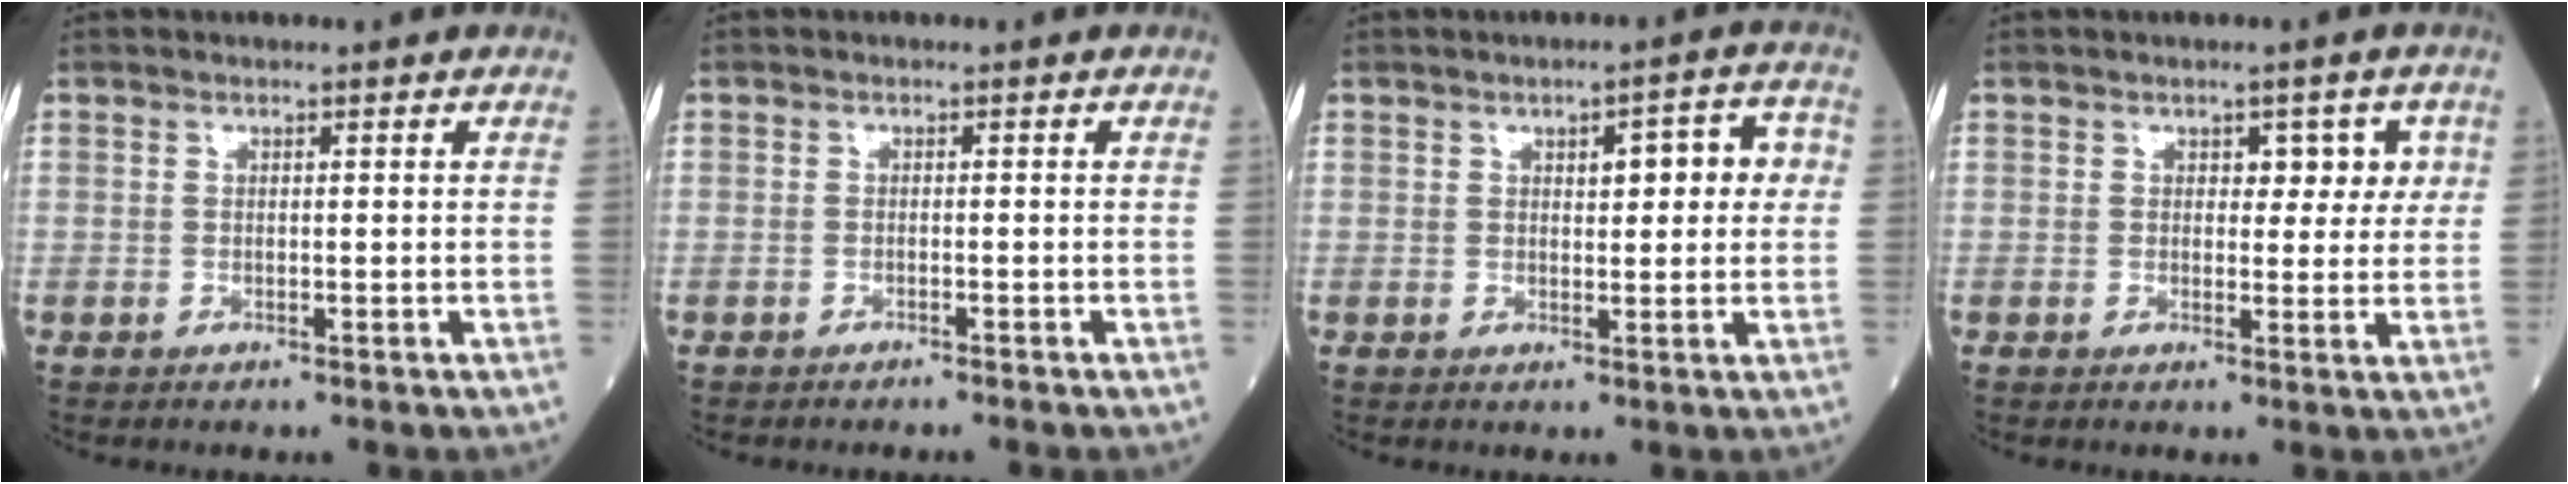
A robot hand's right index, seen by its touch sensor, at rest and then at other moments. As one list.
[{"total": 1.4, "force": [-1.3, -0.1, 0.5], "torque": [-0.010, 0.001, -0.017]}, {"total": 5.7, "force": [1.3, 1.9, 5.3], "torque": [-0.067, 0.020, 0.017]}, {"total": 4.1, "force": [1.4, 2.5, 3.0], "torque": [-0.019, 0.009, 0.016]}]